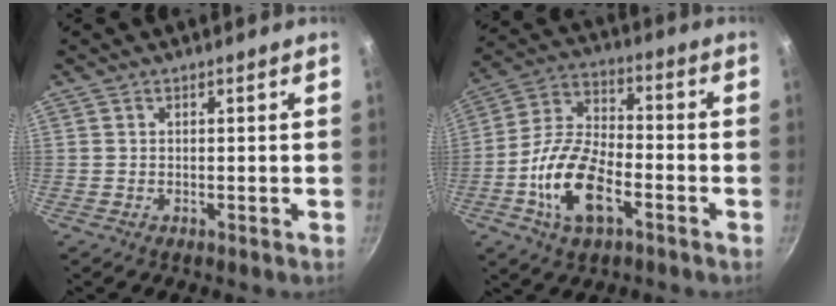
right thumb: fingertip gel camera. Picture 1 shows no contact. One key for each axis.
{"total": 15.3, "fx": -5.6, "fy": 7.6, "fz": 12.0, "tx": -0.222, "ty": 0.036, "tz": -0.118}